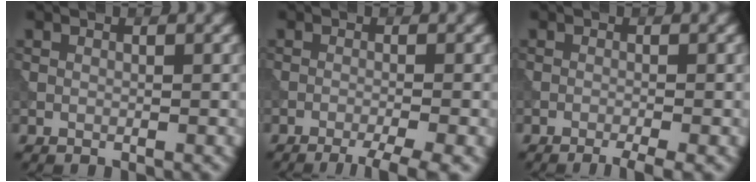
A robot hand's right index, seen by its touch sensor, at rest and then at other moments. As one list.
[{"total": 4.3, "force": [-2.8, 0.6, 3.2], "torque": [-0.042, 0.003, -0.050]}, {"total": 2.4, "force": [-1.6, 0.3, 1.8], "torque": [-0.024, 0.000, -0.030]}]